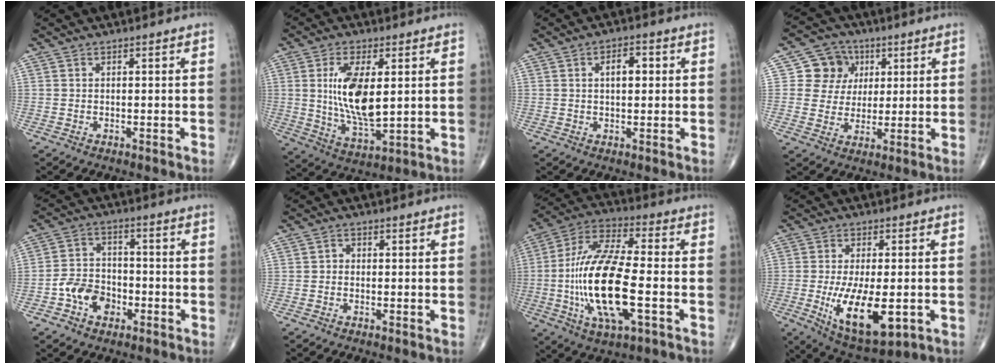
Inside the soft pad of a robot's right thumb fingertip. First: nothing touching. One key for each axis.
{"total": 14.8, "fx": 2.2, "fy": 6.3, "fz": 13.2, "tx": -0.242, "ty": -0.024, "tz": 0.052}
{"total": 4.4, "fx": 0.9, "fy": 2.3, "fz": 3.6, "tx": -0.047, "ty": 0.006, "tz": 0.010}
{"total": 8.6, "fx": 2.6, "fy": 7.9, "fz": 2.2, "tx": 0.008, "ty": 0.000, "tz": 0.041}
{"total": 8.1, "fx": -3.2, "fy": 5.9, "fz": 4.5, "tx": -0.056, "ty": 0.031, "tz": -0.061}
{"total": 1.1, "fx": -0.3, "fy": 1.0, "fz": 0.5, "tx": 0.002, "ty": 0.004, "tz": -0.010}
{"total": 20.7, "fx": -3.8, "fy": 7.2, "fz": 19.1, "tx": -0.394, "ty": 0.021, "tz": -0.065}
{"total": 14.1, "fx": -3.4, "fy": 5.9, "fz": 12.3, "tx": -0.207, "ty": -0.017, "tz": -0.039}